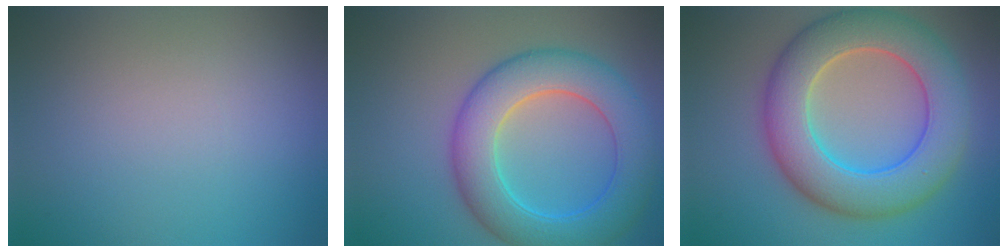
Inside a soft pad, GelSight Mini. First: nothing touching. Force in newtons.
{"total": 8.3, "press": 8.3, "slide": 0.0}
{"total": 9.8, "press": 9.8, "slide": 0.6}